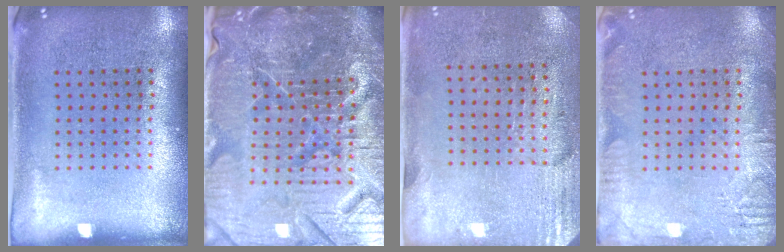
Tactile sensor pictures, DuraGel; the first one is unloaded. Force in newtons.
{"total": 7.1, "press": 6.3, "slide": 3.2}
{"total": 2.8, "press": 2.4, "slide": 1.4}
{"total": 2.6, "press": 2.5, "slide": 0.4}